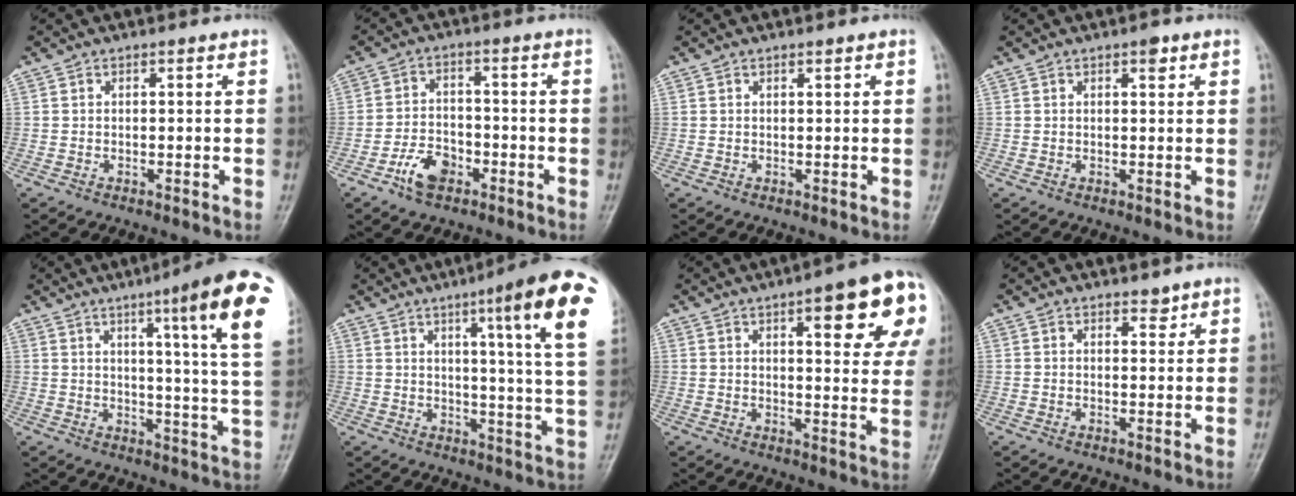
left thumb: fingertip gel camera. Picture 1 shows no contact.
{"total": 6.4, "force": [-3.5, 4.0, 3.6], "torque": [-0.053, 0.022, -0.064]}
{"total": 0.6, "force": [0.4, 0.1, 0.3], "torque": [-0.007, -0.003, 0.007]}
{"total": 1.9, "force": [1.1, 0.8, 1.3], "torque": [-0.013, -0.003, 0.013]}
{"total": 19.4, "force": [8.8, 1.4, 17.2], "torque": [-0.212, -0.034, 0.109]}
{"total": 18.8, "force": [8.4, 1.5, 16.7], "torque": [-0.207, -0.030, 0.102]}
{"total": 18.0, "force": [7.8, 4.8, 15.5], "torque": [-0.171, -0.019, 0.093]}
{"total": 2.0, "force": [1.6, 0.9, 0.8], "torque": [0.002, -0.010, 0.021]}